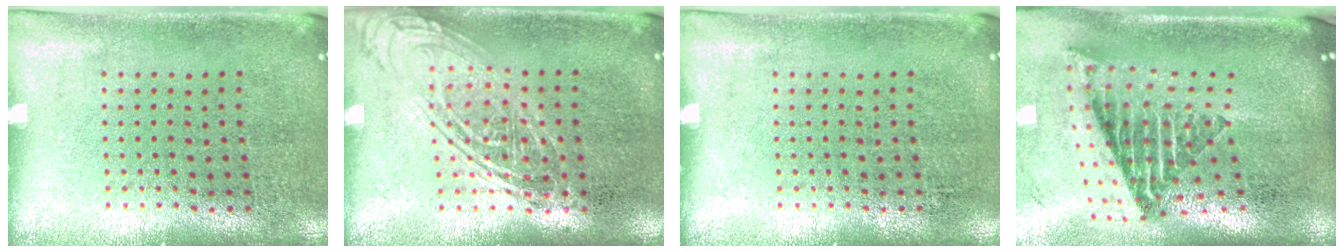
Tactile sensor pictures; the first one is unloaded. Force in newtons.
{"total": 2.5, "press": 2.5, "slide": 0.3}
{"total": 0.0}
{"total": 2.8, "press": 1.7, "slide": 2.2}